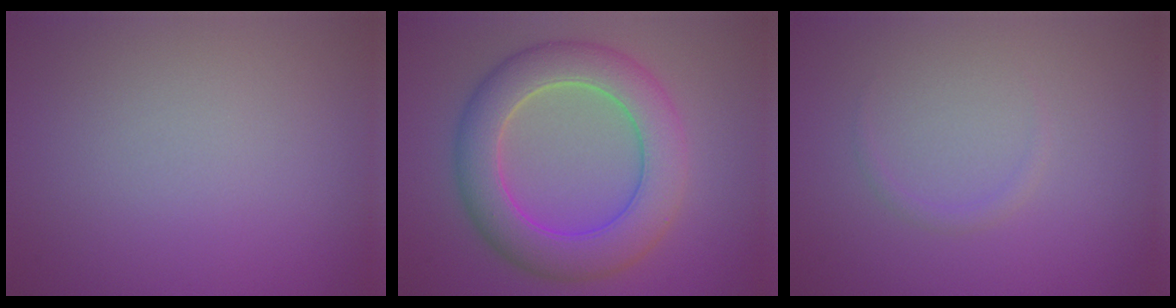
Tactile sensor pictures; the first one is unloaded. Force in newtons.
{"total": 8.0, "press": 8.0, "slide": 0.3}
{"total": 0.7, "press": 0.7, "slide": 0.1}